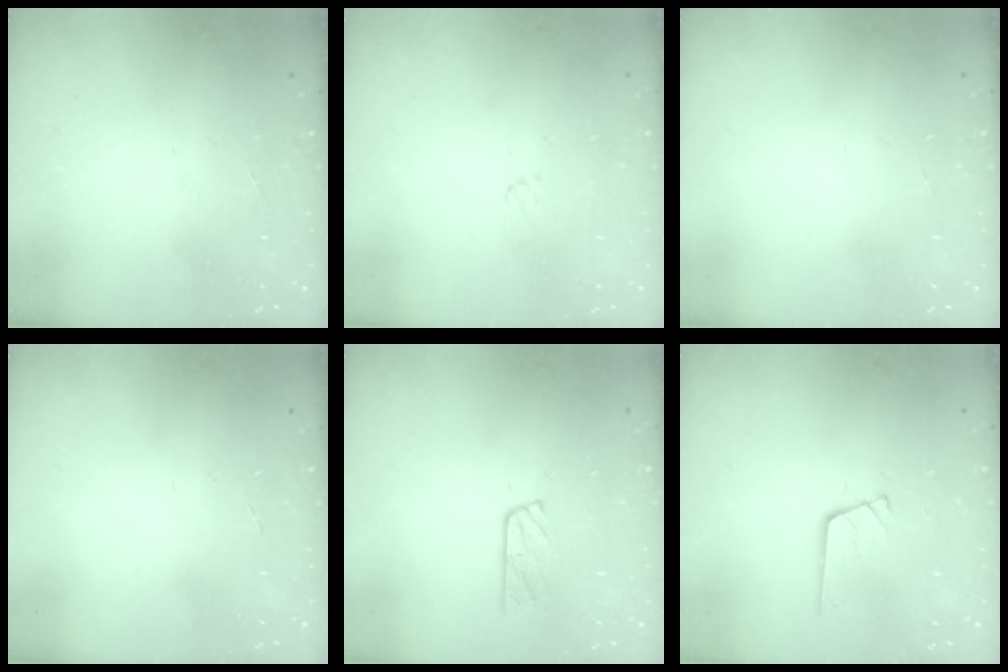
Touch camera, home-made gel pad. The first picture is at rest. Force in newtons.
{"total": 4.6, "press": 4.6, "slide": 0.5}
{"total": 0.0}
{"total": 0.0}
{"total": 3.9, "press": 3.9, "slide": 0.4}
{"total": 2.9, "press": 2.9, "slide": 0.2}